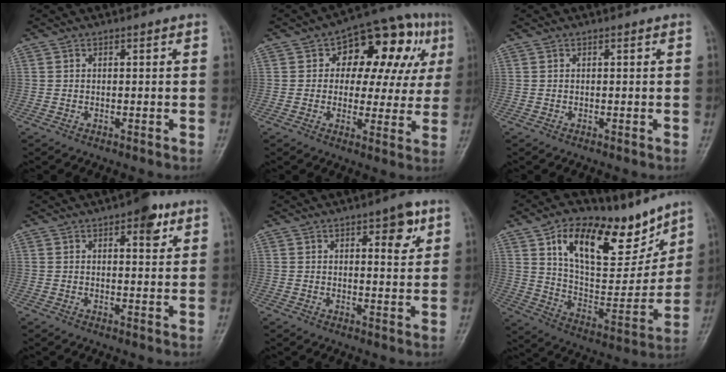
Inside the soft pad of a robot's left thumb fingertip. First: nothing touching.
{"total": 17.0, "force": [5.3, 10.3, 12.5], "torque": [-0.095, 0.019, 0.064]}
{"total": 0.0}
{"total": 5.6, "force": [2.9, 2.3, 4.1], "torque": [-0.038, -0.009, 0.033]}
{"total": 5.9, "force": [2.8, 2.2, 4.6], "torque": [-0.047, -0.012, 0.036]}
{"total": 21.8, "force": [13.0, 10.2, 14.2], "torque": [-0.177, -0.056, 0.226]}